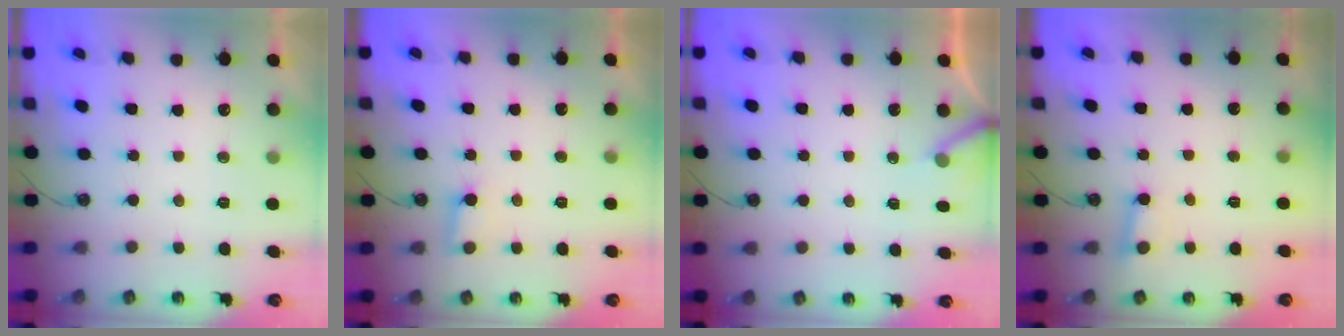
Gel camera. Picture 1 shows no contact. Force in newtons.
{"total": 4.1, "press": 4.1, "slide": 0.3}
{"total": 5.9, "press": 5.8, "slide": 0.5}
{"total": 2.4, "press": 2.3, "slide": 0.6}